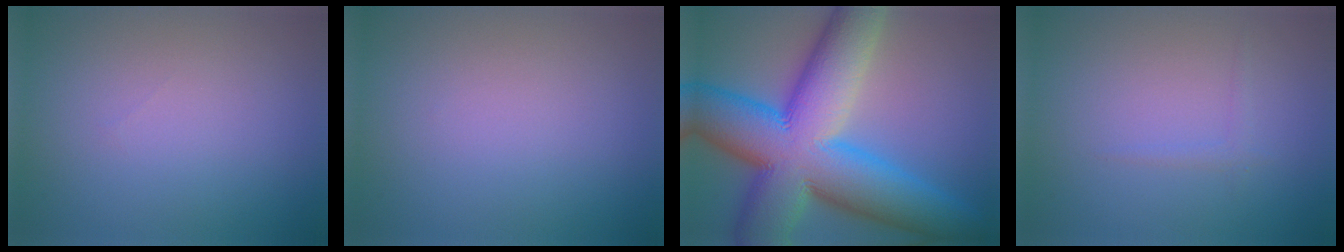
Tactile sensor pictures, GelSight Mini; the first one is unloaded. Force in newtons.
{"total": 0.0}
{"total": 18.0, "press": 18.0, "slide": 0.6}
{"total": 0.9, "press": 0.8, "slide": 0.1}